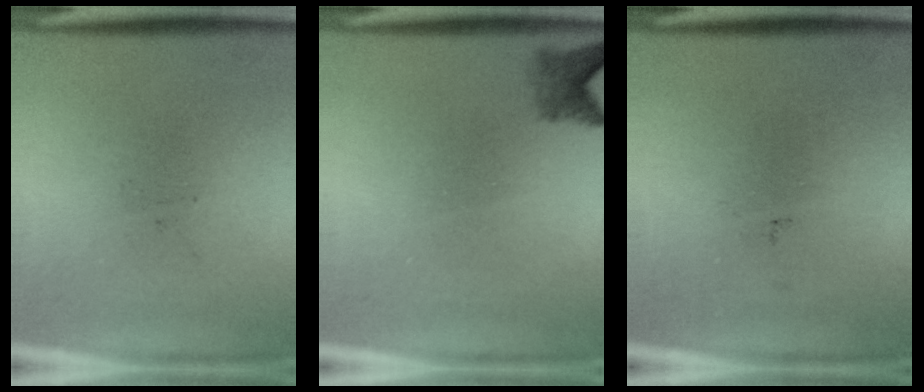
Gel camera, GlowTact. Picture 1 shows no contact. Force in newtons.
{"total": 2.0}
{"total": 0.0}